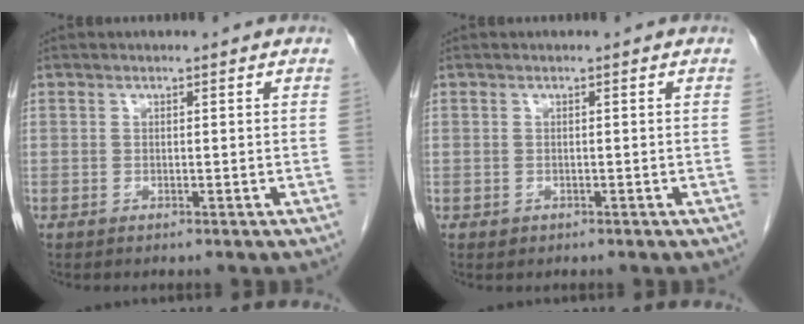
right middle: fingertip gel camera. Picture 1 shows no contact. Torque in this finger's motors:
{"motor_torque": [0.05, 0.17, 0.03, 0.01]}